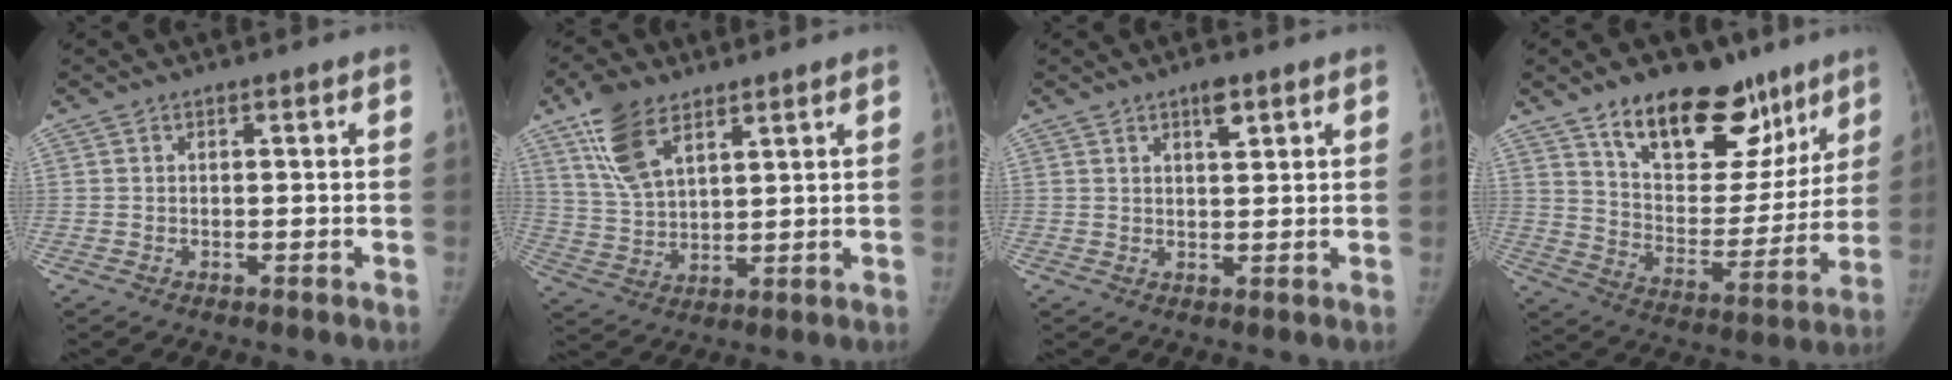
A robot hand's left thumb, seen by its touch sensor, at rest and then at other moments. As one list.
[{"total": 10.8, "force": [6.5, 5.1, 6.9], "torque": [-0.124, -0.020, 0.135]}, {"total": 2.9, "force": [1.8, 1.1, 2.0], "torque": [-0.023, -0.009, 0.027]}, {"total": 23.9, "force": [15.1, 12.4, 13.8], "torque": [-0.151, -0.064, 0.239]}]